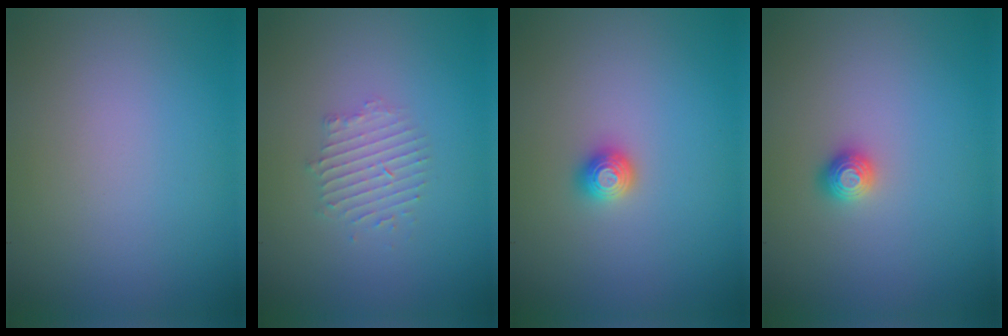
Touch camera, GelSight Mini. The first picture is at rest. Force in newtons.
{"total": 2.1, "press": 2.1, "slide": 0.4}
{"total": 1.3, "press": 1.2, "slide": 0.4}
{"total": 1.1, "press": 1.1, "slide": 0.3}